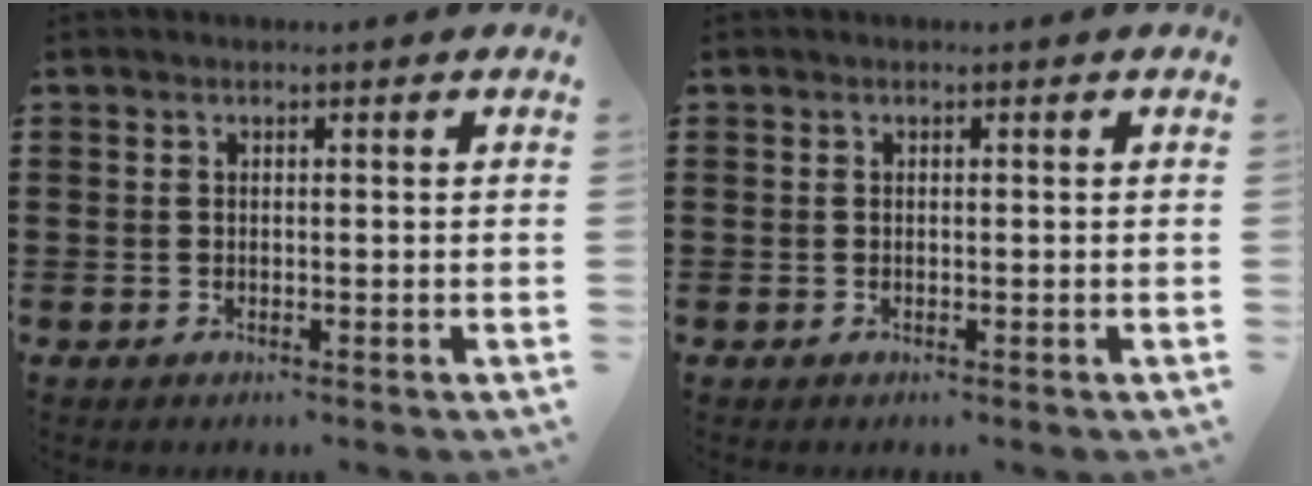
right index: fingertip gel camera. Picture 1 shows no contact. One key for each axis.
{"total": 0.0}